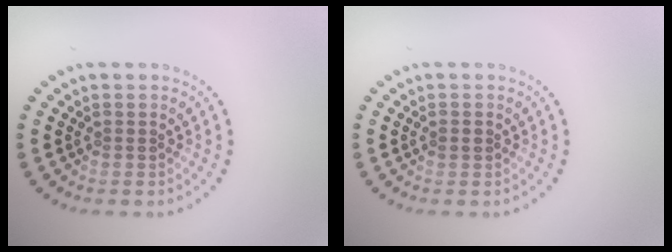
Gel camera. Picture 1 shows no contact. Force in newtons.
{"total": 0.8, "press": 0.8, "slide": 0.0}